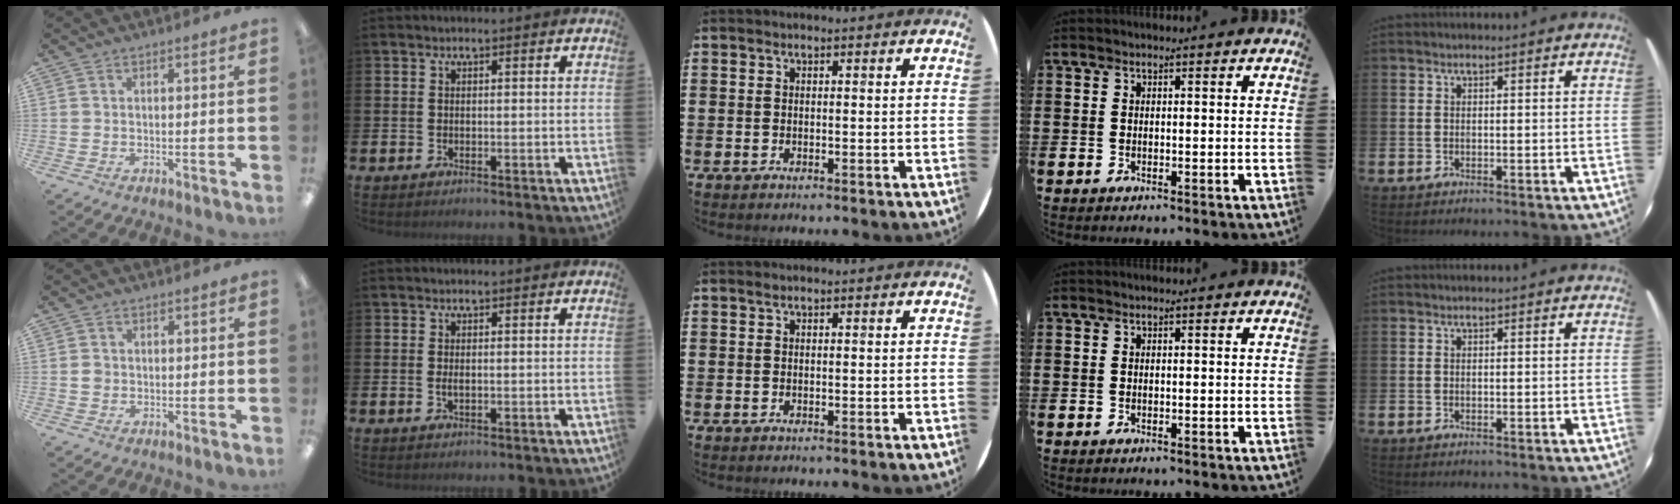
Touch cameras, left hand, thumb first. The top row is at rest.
{"thumb": {"total": 1.6, "force": [0.1, 1.5, 0.5], "torque": [-0.002, 0.003, -0.002]}, "index": {"total": 0.8, "force": [0.1, 0.3, 0.8], "torque": [-0.009, 0.000, 0.000]}}